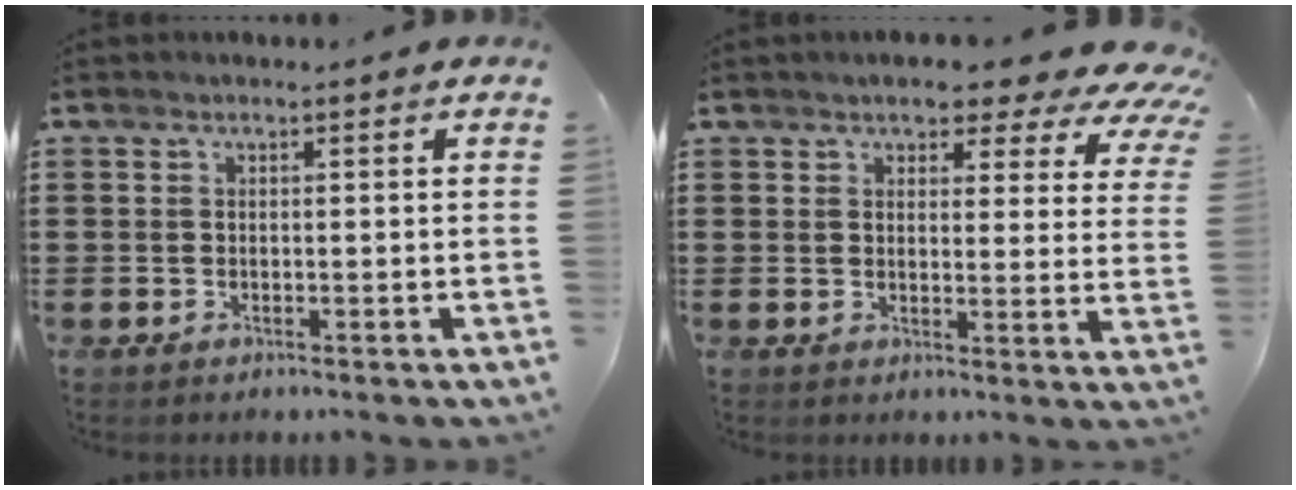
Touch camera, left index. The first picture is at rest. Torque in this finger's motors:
{"motor_torque": [2.14, 0.00, 1.05, 0.12]}